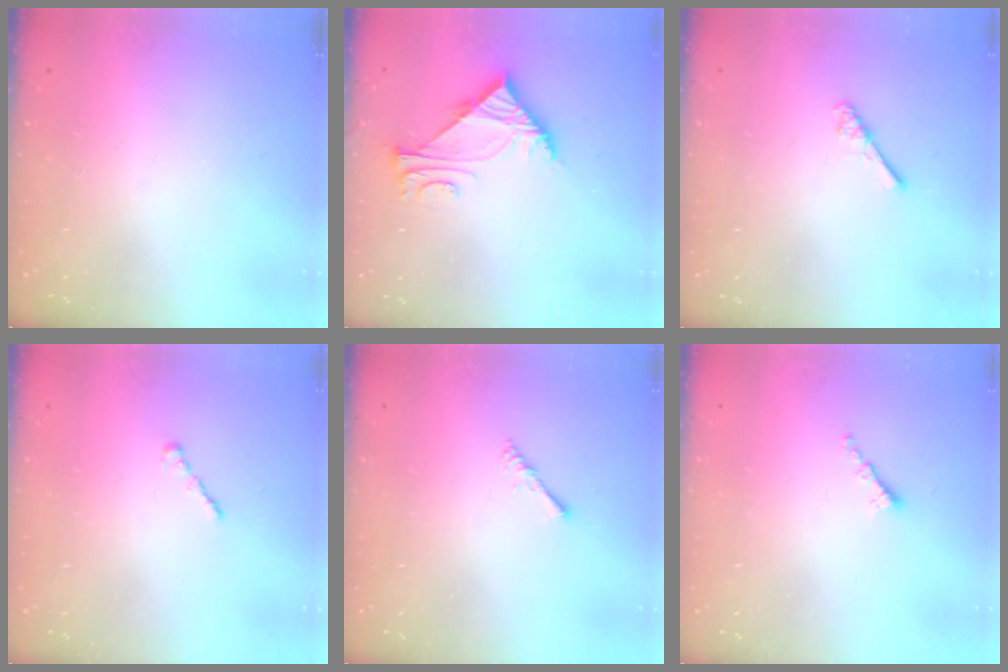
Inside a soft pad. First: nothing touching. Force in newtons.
{"total": 6.5, "press": 6.5, "slide": 0.5}
{"total": 3.2, "press": 3.1, "slide": 0.5}
{"total": 1.4, "press": 1.3, "slide": 0.5}
{"total": 1.7, "press": 1.6, "slide": 0.4}
{"total": 1.3, "press": 1.2, "slide": 0.5}